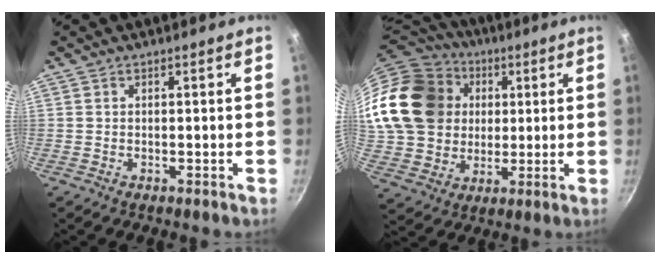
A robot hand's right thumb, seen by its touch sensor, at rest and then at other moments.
{"total": 25.1, "force": [6.2, 20.5, 13.1], "torque": [-0.246, 0.019, 0.128]}